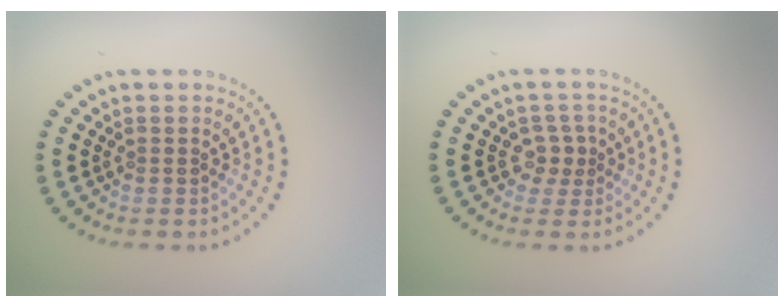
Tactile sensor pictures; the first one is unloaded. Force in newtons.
{"total": 1.7, "press": 1.3, "slide": 1.1}